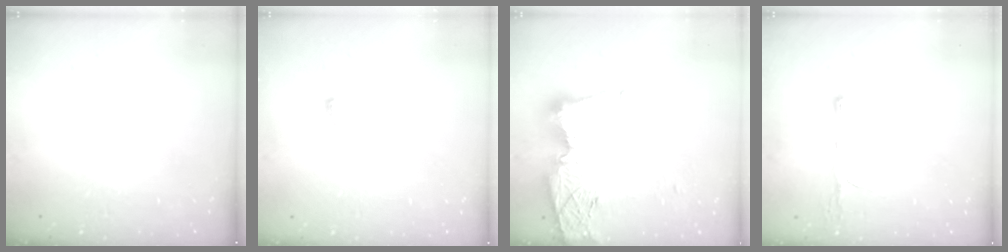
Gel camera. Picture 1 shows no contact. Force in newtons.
{"total": 2.9, "press": 2.9, "slide": 0.4}
{"total": 14.7, "press": 14.7, "slide": 1.3}
{"total": 5.2, "press": 5.1, "slide": 0.7}